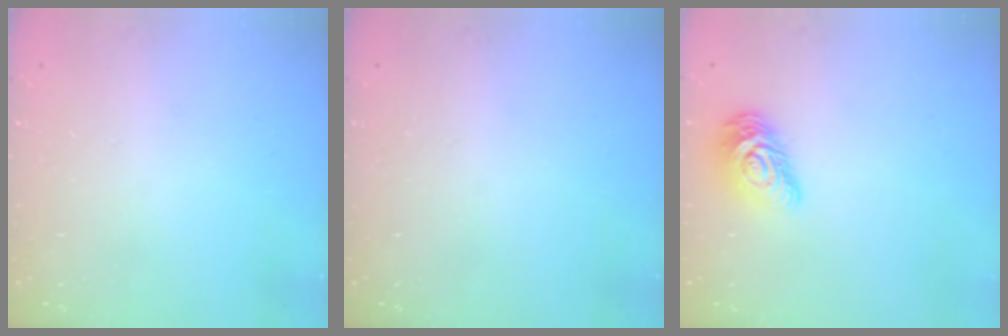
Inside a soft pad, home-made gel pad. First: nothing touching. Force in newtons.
{"total": 0.0}
{"total": 10.5, "press": 10.5, "slide": 0.4}